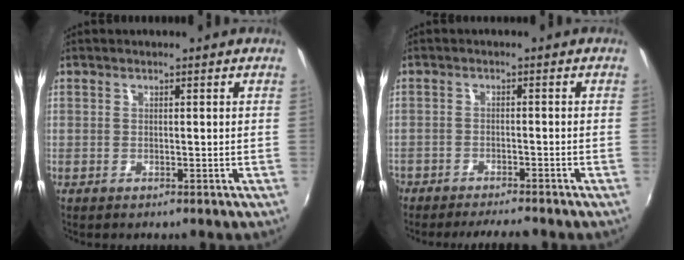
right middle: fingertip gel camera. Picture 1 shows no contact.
{"total": 6.5, "force": [-5.8, 1.5, 2.3], "torque": [-0.070, -0.006, -0.091]}